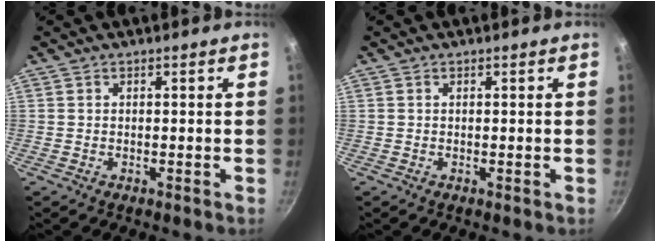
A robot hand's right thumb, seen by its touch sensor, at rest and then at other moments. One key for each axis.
{"total": 0.0}